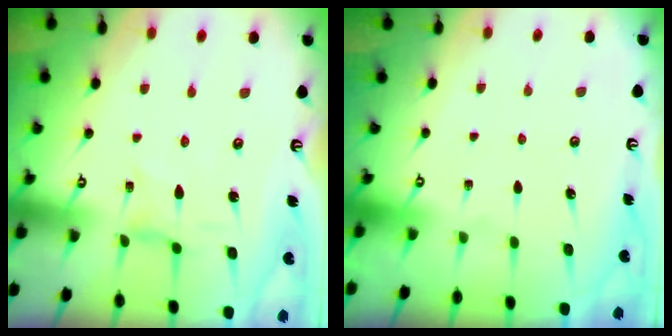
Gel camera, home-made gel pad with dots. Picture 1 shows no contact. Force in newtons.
{"total": 0.0}